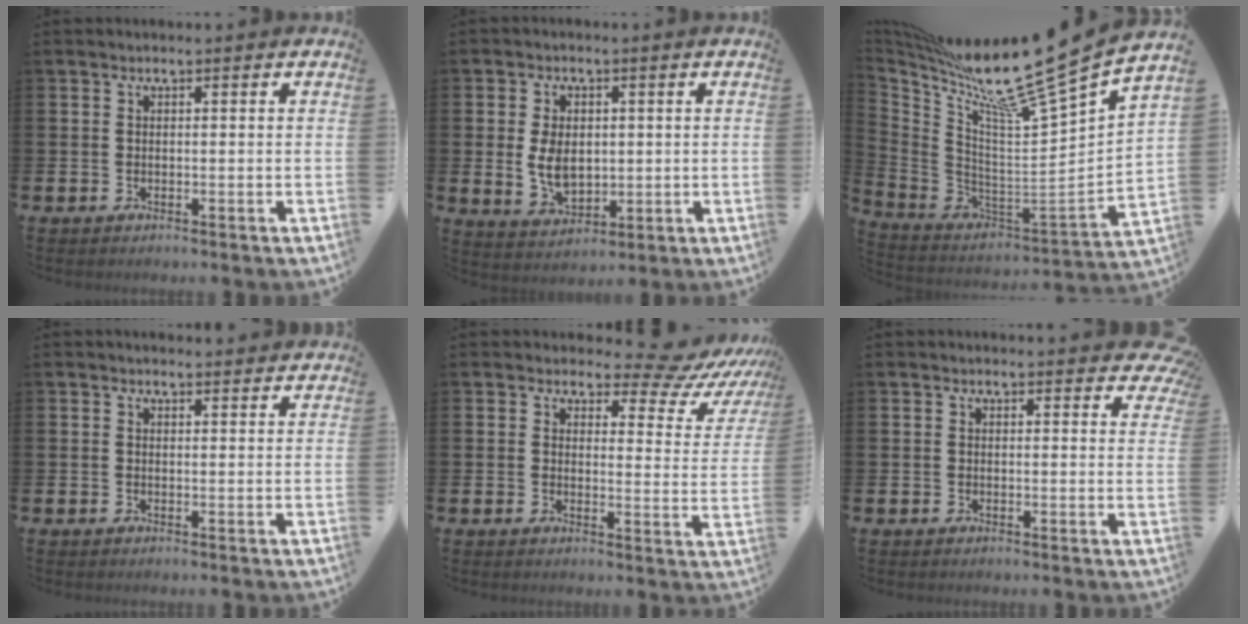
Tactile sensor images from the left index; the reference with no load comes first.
{"total": 5.4, "force": [0.6, 3.7, 3.9], "torque": [-0.079, 0.007, 0.006]}
{"total": 14.2, "force": [12.2, -0.2, 7.2], "torque": [-0.161, -0.097, 0.192]}
{"total": 1.6, "force": [1.6, 0.2, 0.0], "torque": [0.008, -0.007, 0.026]}
{"total": 6.4, "force": [5.4, 2.4, 2.3], "torque": [-0.031, -0.047, 0.085]}
{"total": 1.9, "force": [1.8, 0.6, 0.2], "torque": [0.008, -0.008, 0.029]}